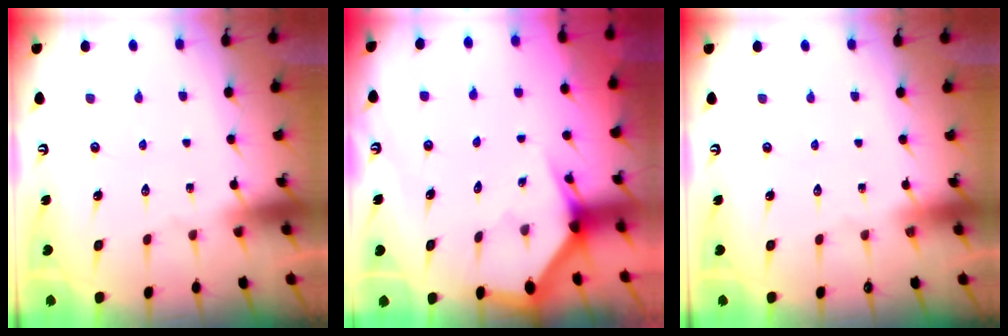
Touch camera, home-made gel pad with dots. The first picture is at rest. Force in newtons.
{"total": 2.8, "press": 2.8, "slide": 0.2}
{"total": 0.0}